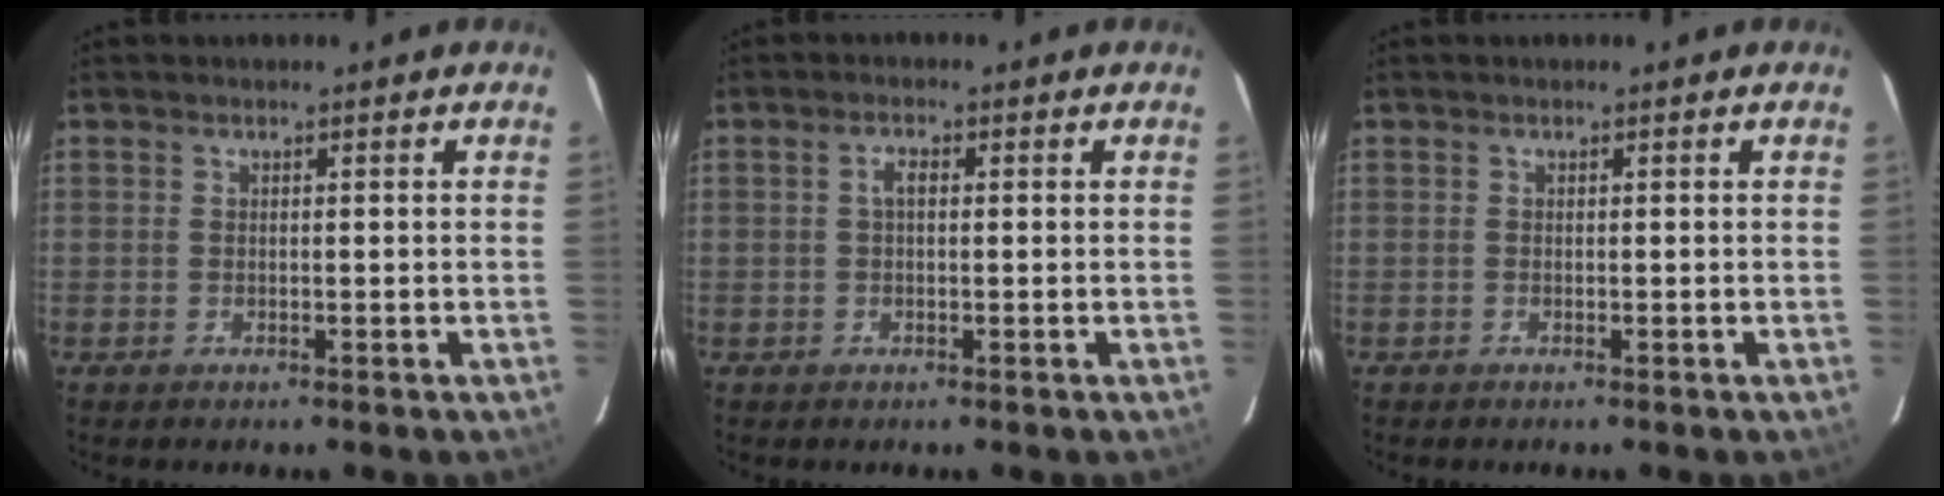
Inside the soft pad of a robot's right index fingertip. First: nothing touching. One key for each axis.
{"total": 1.9, "fx": 0.2, "fy": 0.9, "fz": 1.7, "tx": -0.033, "ty": 0.007, "tz": 0.002}
{"total": 0.0}